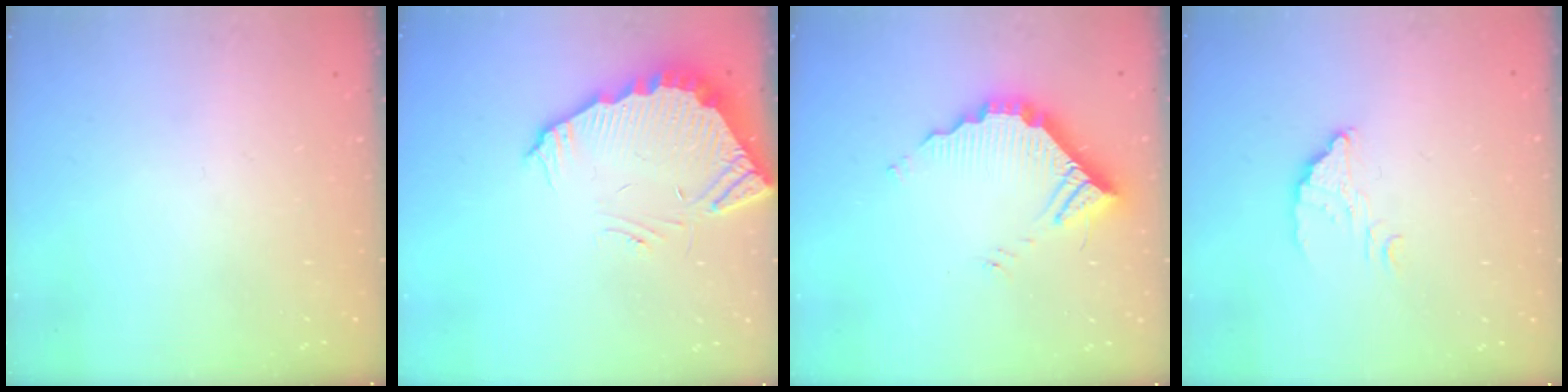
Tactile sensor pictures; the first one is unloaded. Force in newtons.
{"total": 4.6, "press": 4.6, "slide": 0.2}
{"total": 10.1, "press": 10.1, "slide": 0.4}
{"total": 3.3, "press": 3.3, "slide": 0.1}